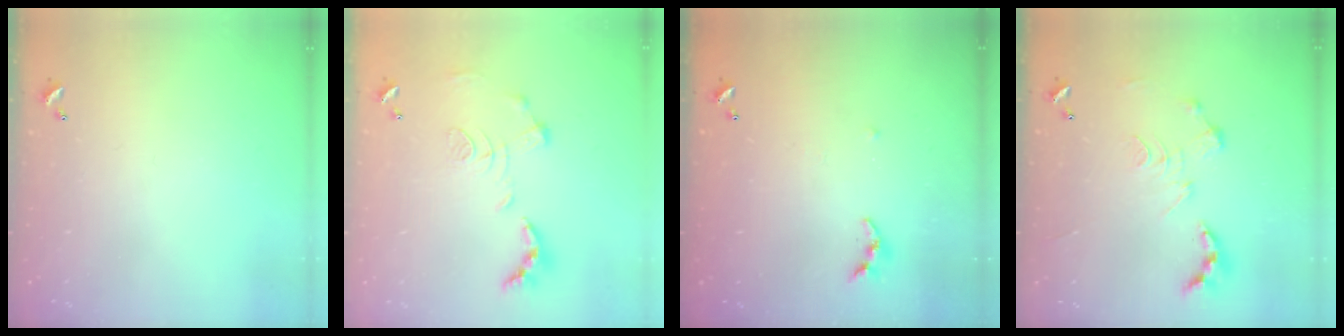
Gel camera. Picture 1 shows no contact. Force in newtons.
{"total": 1.2, "press": 0.4, "slide": 1.1}
{"total": 4.3, "press": 4.3, "slide": 0.4}
{"total": 0.0}